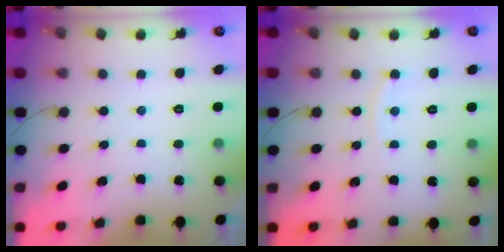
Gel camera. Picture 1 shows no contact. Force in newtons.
{"total": 3.4, "press": 3.4, "slide": 0.3}